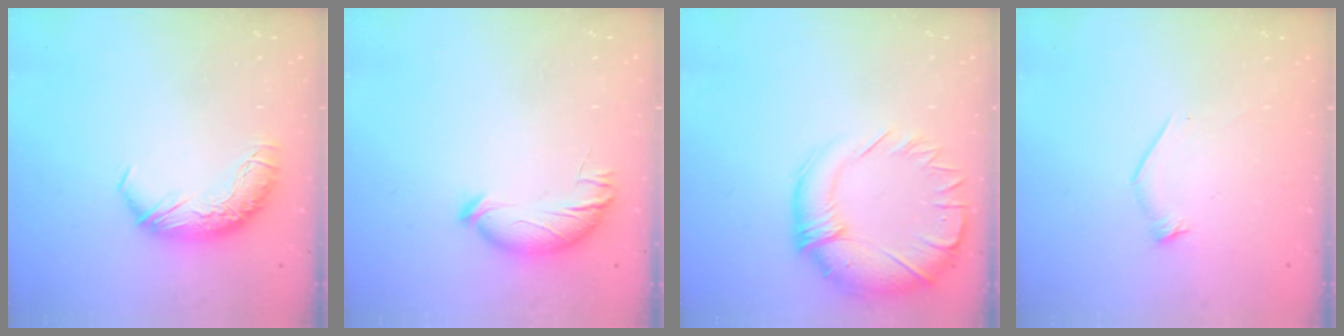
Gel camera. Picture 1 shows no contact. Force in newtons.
{"total": 4.4, "press": 4.3, "slide": 1.1}
{"total": 5.7, "press": 4.2, "slide": 3.9}
{"total": 7.1, "press": 7.0, "slide": 0.7}